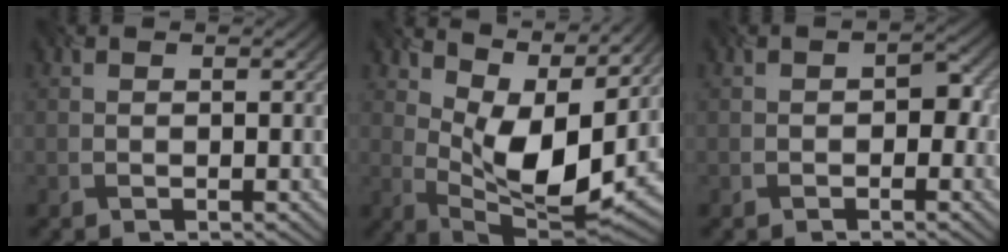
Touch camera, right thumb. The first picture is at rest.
{"total": 12.3, "force": [5.0, 5.1, 10.0], "torque": [-0.201, -0.007, 0.107]}
{"total": 1.7, "force": [-0.8, 1.1, 0.9], "torque": [-0.012, 0.007, -0.007]}